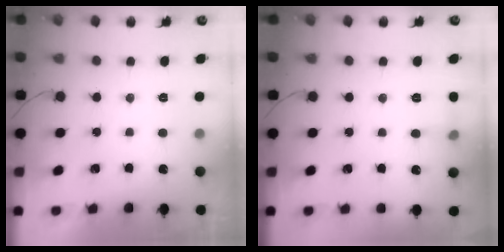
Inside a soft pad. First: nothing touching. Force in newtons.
{"total": 5.7, "press": 5.4, "slide": 1.8}